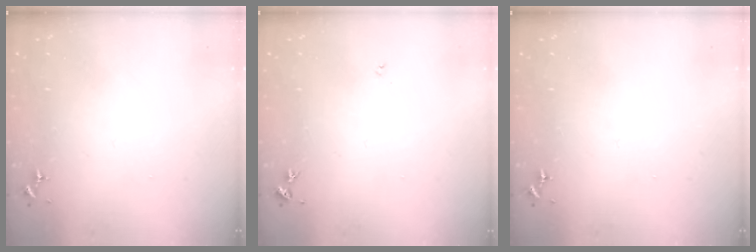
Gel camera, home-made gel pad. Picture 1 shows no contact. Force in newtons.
{"total": 3.0, "press": 3.0, "slide": 0.4}
{"total": 0.0}